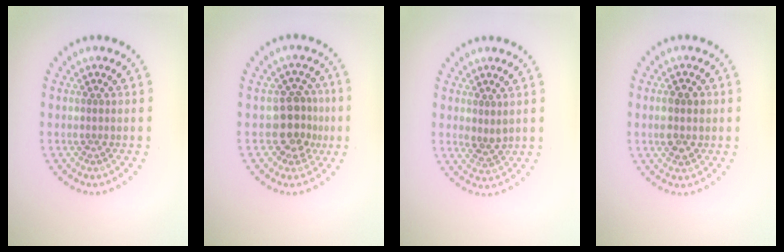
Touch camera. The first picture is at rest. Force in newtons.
{"total": 3.7, "press": 3.4, "slide": 1.6}
{"total": 1.3, "press": 1.1, "slide": 0.7}
{"total": 2.8, "press": 2.8, "slide": 0.1}